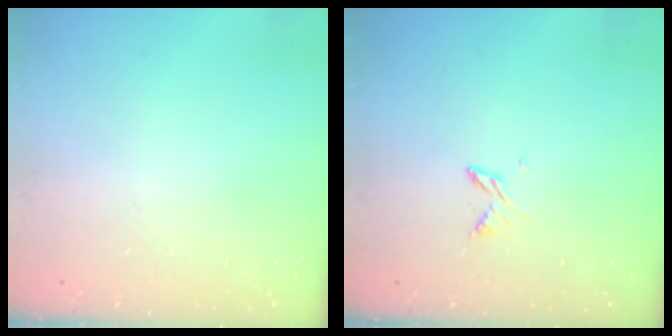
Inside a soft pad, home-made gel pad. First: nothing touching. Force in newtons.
{"total": 2.9, "press": 2.8, "slide": 0.5}